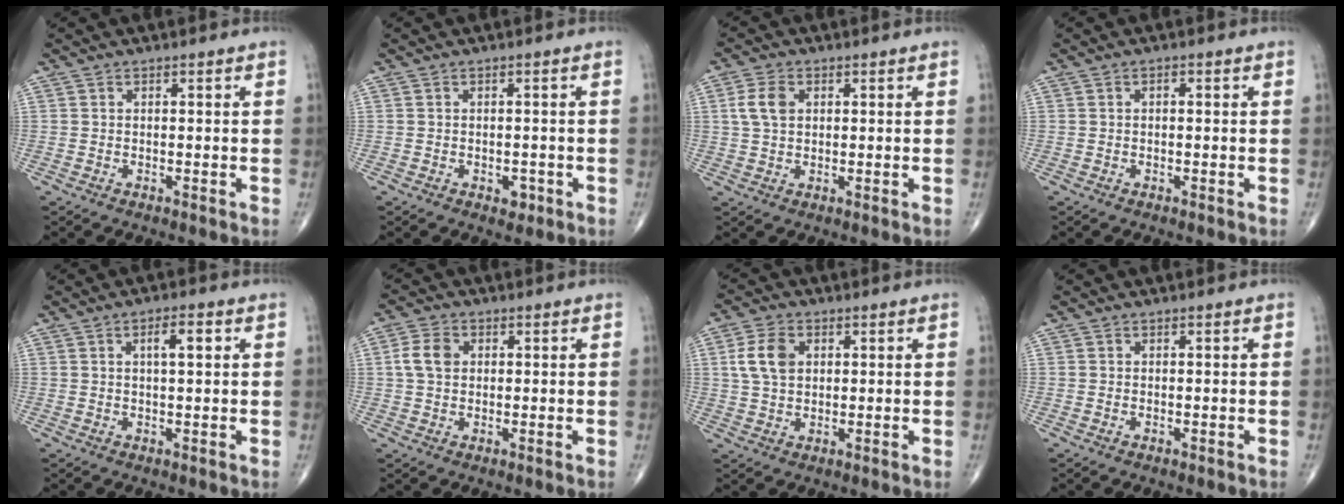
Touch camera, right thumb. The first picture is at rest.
{"total": 1.9, "force": [-0.8, 1.3, 1.1], "torque": [-0.006, 0.002, -0.009]}
{"total": 4.8, "force": [1.2, 3.3, 3.4], "torque": [-0.068, 0.002, 0.021]}
{"total": 0.7, "force": [0.1, 0.3, 0.6], "torque": [-0.011, 0.001, 0.000]}
{"total": 3.9, "force": [1.2, 1.2, 3.5], "torque": [-0.055, 0.003, 0.017]}
{"total": 5.0, "force": [0.9, 3.7, 3.3], "torque": [-0.062, 0.005, 0.013]}
{"total": 6.8, "force": [1.7, 4.7, 4.6], "torque": [-0.084, 0.000, 0.031]}
{"total": 0.0}